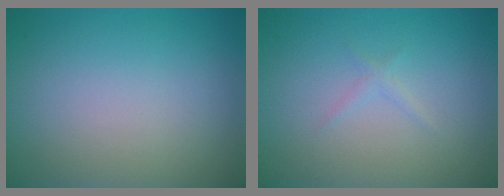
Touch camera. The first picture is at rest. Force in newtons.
{"total": 0.7, "press": 0.7, "slide": 0.0}